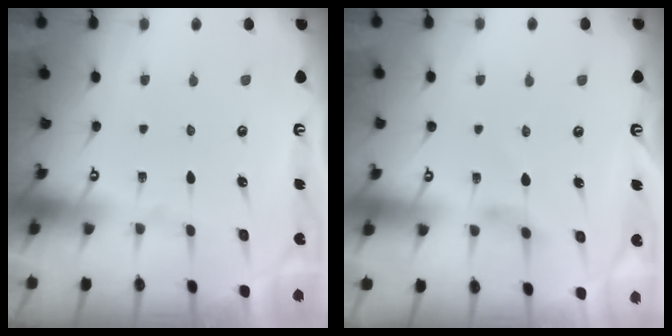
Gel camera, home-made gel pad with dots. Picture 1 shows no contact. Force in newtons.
{"total": 1.8, "press": 1.8, "slide": 0.4}